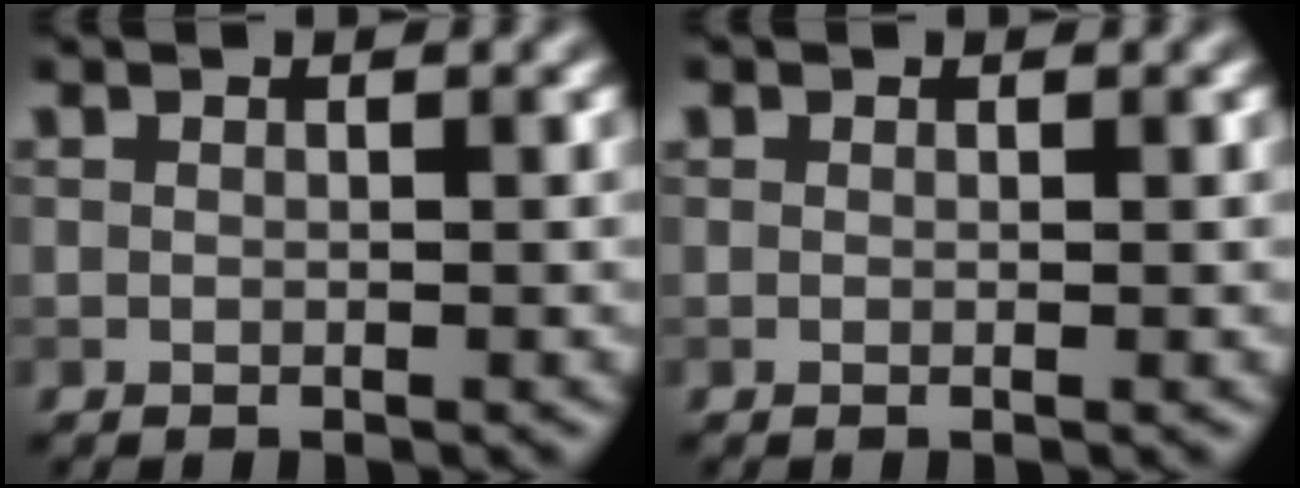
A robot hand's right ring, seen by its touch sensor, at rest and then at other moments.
{"total": 0.0}